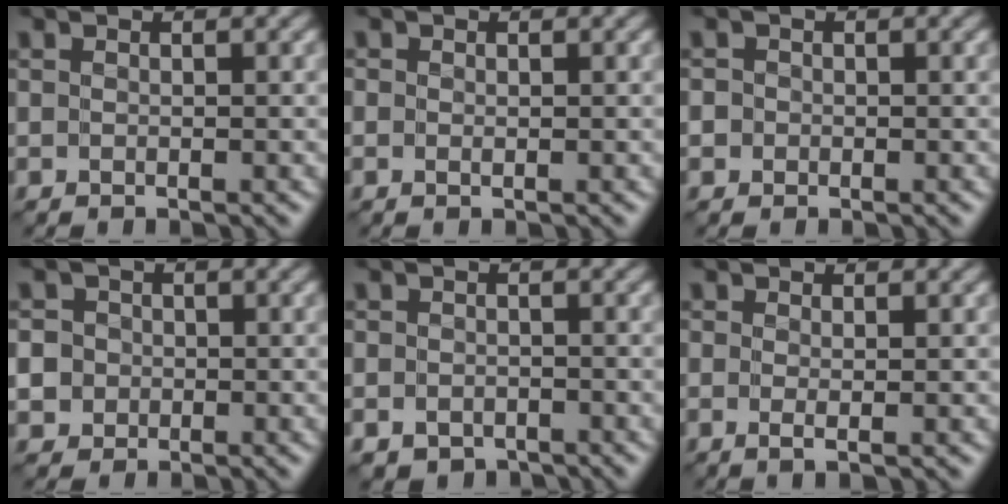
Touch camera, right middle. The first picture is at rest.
{"total": 0.0}
{"total": 0.7, "force": [-0.3, 0.6, -0.2], "torque": [0.012, 0.001, -0.008]}
{"total": 4.9, "force": [-1.3, 4.5, 1.2], "torque": [-0.014, 0.012, -0.048]}
{"total": 2.0, "force": [-1.5, 1.3, 0.4], "torque": [-0.001, -0.002, -0.027]}
{"total": 0.8, "force": [0.0, 0.0, 0.8], "torque": [-0.016, -0.001, -0.002]}